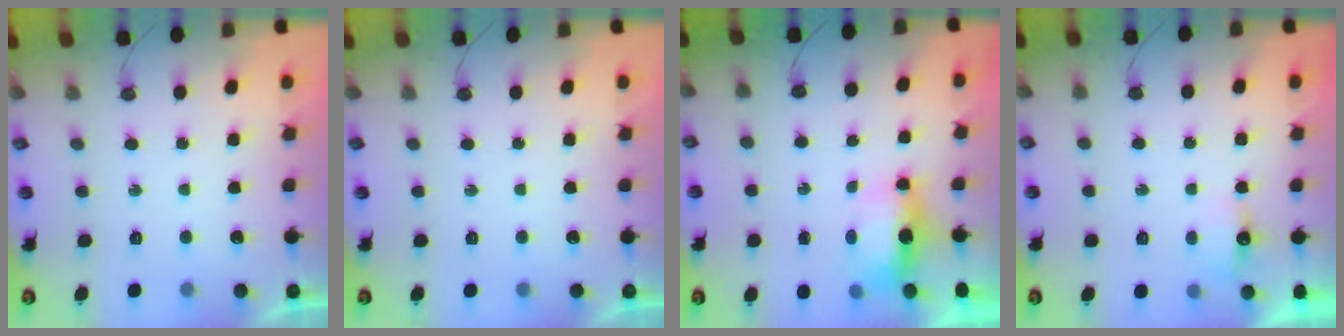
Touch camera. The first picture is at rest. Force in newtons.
{"total": 0.0}
{"total": 10.8, "press": 7.3, "slide": 8.0}
{"total": 3.9, "press": 3.8, "slide": 0.7}